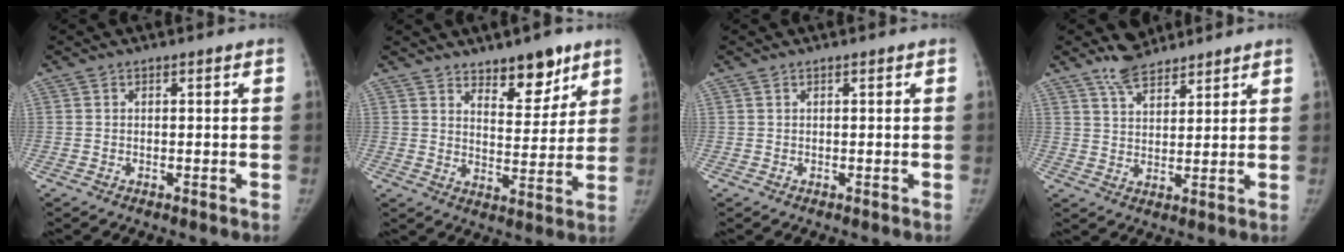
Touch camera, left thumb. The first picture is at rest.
{"total": 8.0, "force": [5.7, 4.0, 4.0], "torque": [-0.017, -0.039, 0.085]}
{"total": 0.0}
{"total": 6.0, "force": [5.2, 2.4, 1.8], "torque": [-0.016, -0.033, 0.102]}